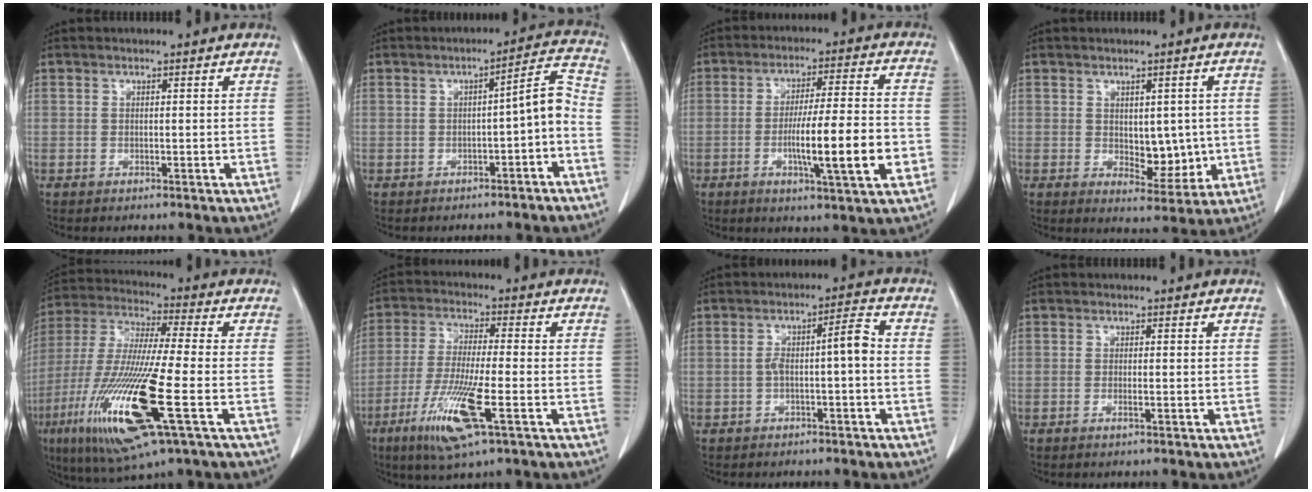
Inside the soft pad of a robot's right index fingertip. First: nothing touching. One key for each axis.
{"total": 5.9, "fx": -2.4, "fy": 0.9, "fz": 5.3, "tx": -0.066, "ty": 0.027, "tz": -0.032}
{"total": 12.6, "fx": -3.2, "fy": 0.6, "fz": 12.1, "tx": -0.195, "ty": -0.005, "tz": -0.054}
{"total": 5.8, "fx": -0.1, "fy": 3.2, "fz": 4.8, "tx": -0.058, "ty": -0.007, "tz": 0.013}
{"total": 19.7, "fx": -6.8, "fy": 1.5, "fz": 18.4, "tx": -0.406, "ty": -0.040, "tz": -0.129}
{"total": 12.0, "fx": -5.3, "fy": 0.8, "fz": 10.7, "tx": -0.218, "ty": -0.029, "tz": -0.098}
{"total": 4.8, "fx": -0.8, "fy": 0.6, "fz": 4.7, "tx": -0.078, "ty": 0.025, "tz": -0.009}
{"total": 0.8, "fx": -0.4, "fy": 0.0, "fz": 0.6, "tx": -0.013, "ty": -0.001, "tz": -0.006}